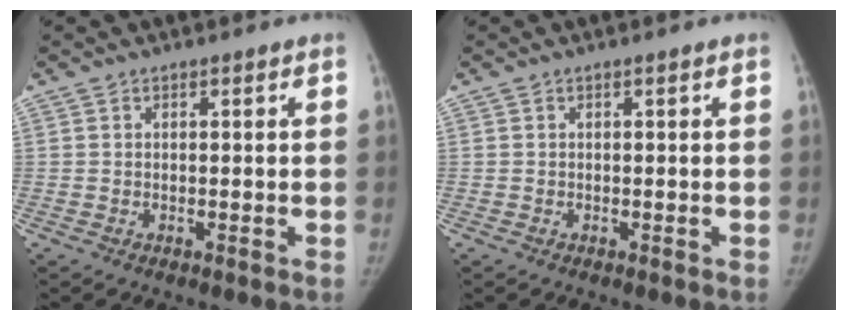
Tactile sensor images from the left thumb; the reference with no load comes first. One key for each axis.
{"total": 0.0}